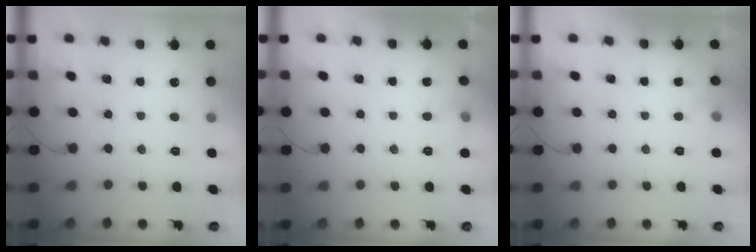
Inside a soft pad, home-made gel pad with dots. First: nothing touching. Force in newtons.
{"total": 5.4, "press": 5.4, "slide": 1.0}
{"total": 4.3, "press": 4.1, "slide": 1.4}